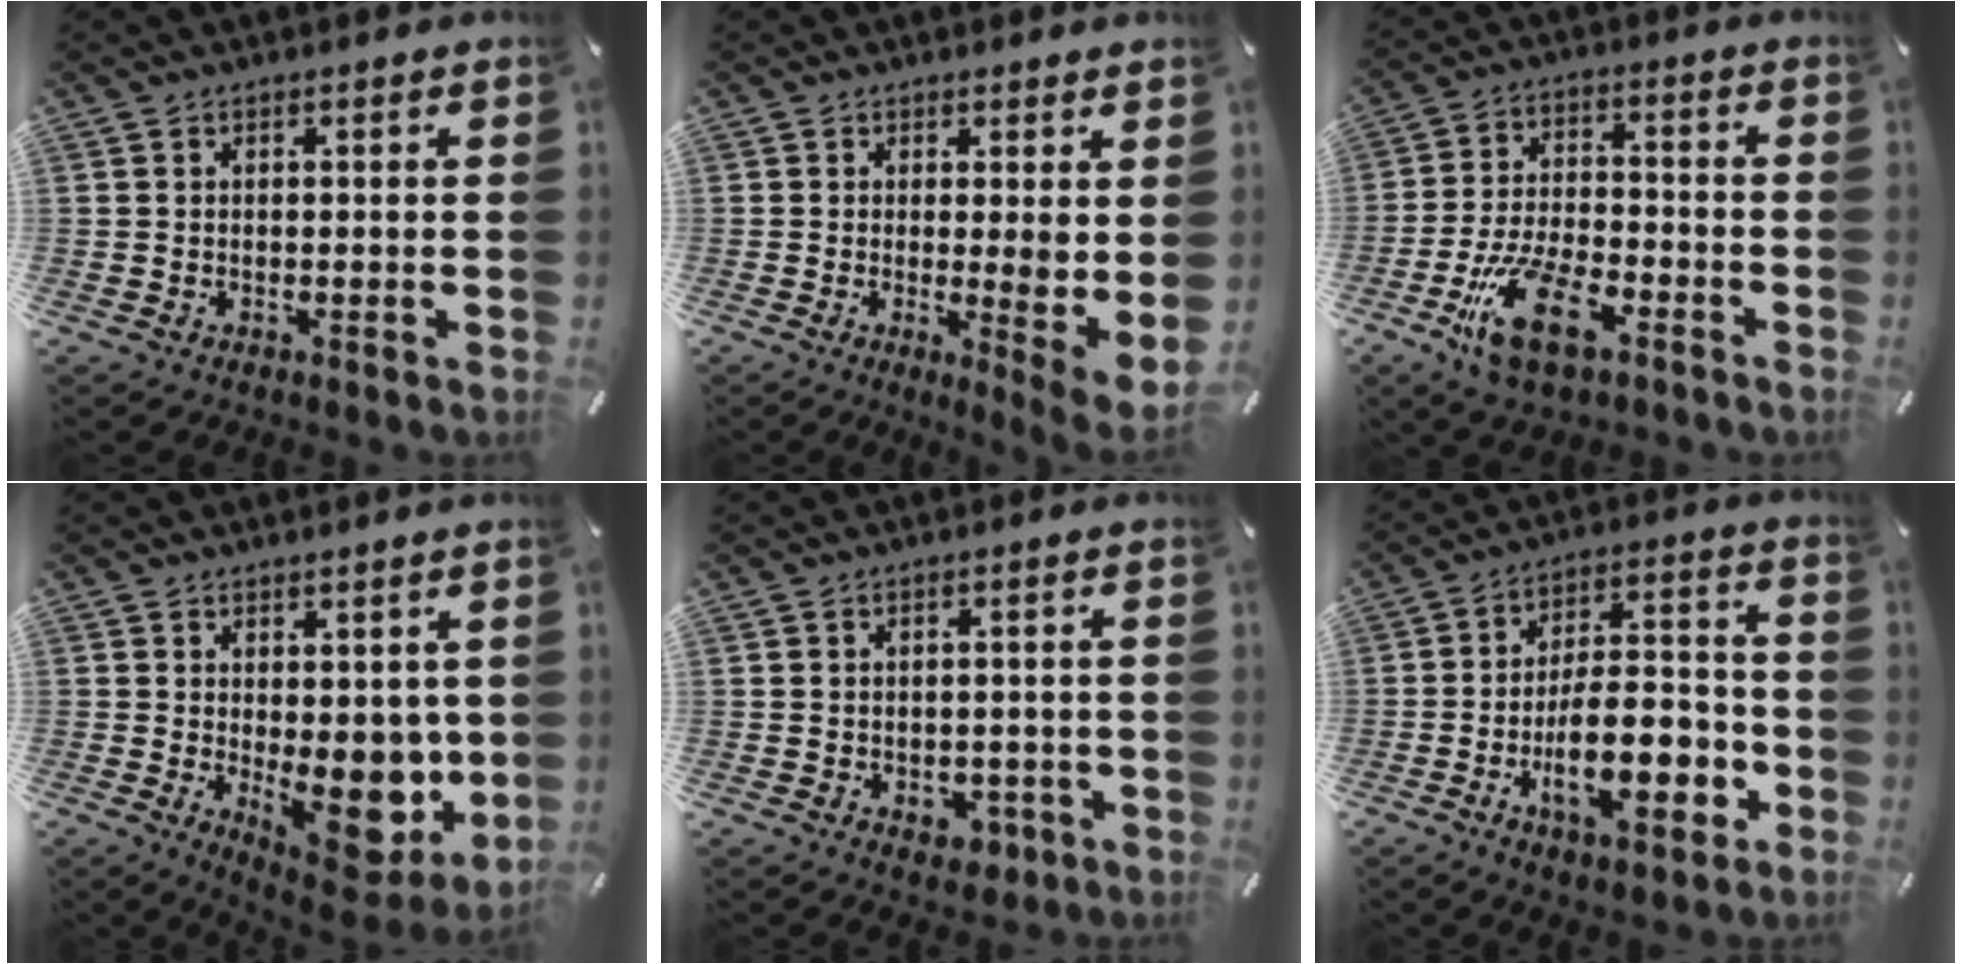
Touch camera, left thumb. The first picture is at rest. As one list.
[{"total": 5.0, "force": [1.0, 0.8, 4.9], "torque": [-0.064, -0.038, 0.018]}, {"total": 14.5, "force": [-7.6, 6.8, 10.3], "torque": [-0.209, 0.033, -0.131]}, {"total": 13.4, "force": [-1.3, 7.5, 11.1], "torque": [-0.121, -0.023, -0.005]}, {"total": 3.7, "force": [-1.3, 2.8, 1.9], "torque": [-0.022, 0.003, -0.022]}, {"total": 16.8, "force": [-6.0, 8.0, 13.4], "torque": [-0.209, 0.014, -0.102]}]